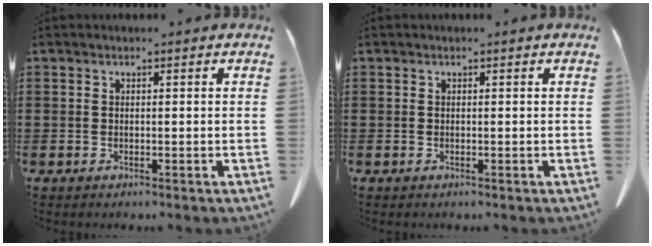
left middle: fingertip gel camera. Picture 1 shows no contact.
{"total": 0.0}